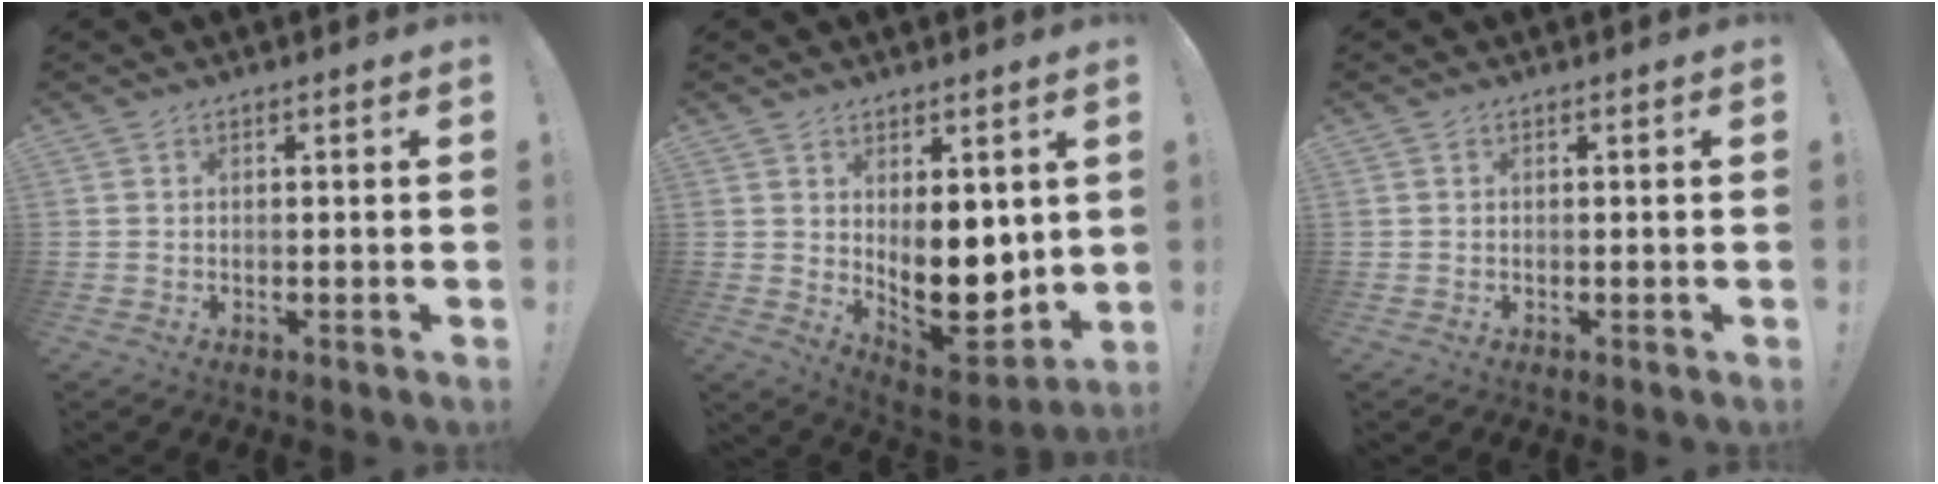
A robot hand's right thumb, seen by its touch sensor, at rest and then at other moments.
{"total": 12.6, "force": [1.5, 7.6, 9.9], "torque": [-0.131, -0.033, 0.042]}
{"total": 0.0}